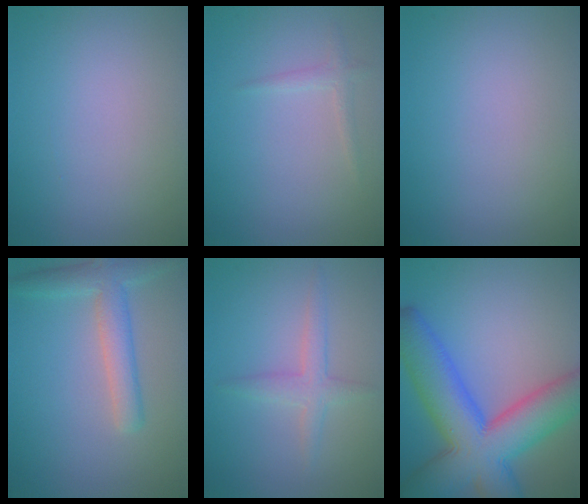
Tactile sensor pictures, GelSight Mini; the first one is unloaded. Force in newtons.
{"total": 1.1, "press": 1.1, "slide": 0.0}
{"total": 0.0}
{"total": 3.9, "press": 3.9, "slide": 0.2}
{"total": 2.2, "press": 2.2, "slide": 0.1}
{"total": 12.3, "press": 12.3, "slide": 0.7}